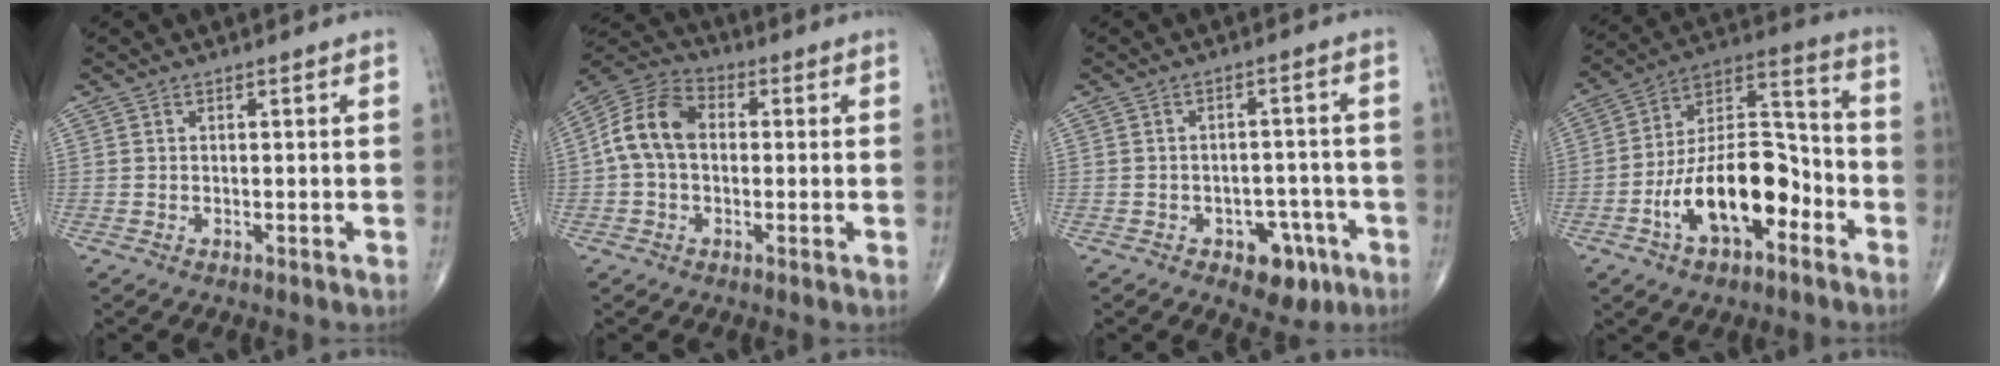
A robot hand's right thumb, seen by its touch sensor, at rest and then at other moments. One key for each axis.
{"total": 10.7, "fx": 0.4, "fy": 7.4, "fz": 7.7, "tx": -0.145, "ty": 0.033, "tz": -0.004}
{"total": 7.3, "fx": -3.7, "fy": 4.7, "fz": 4.2, "tx": -0.021, "ty": 0.029, "tz": -0.044}
{"total": 18.2, "fx": -7.1, "fy": 9.5, "fz": 13.8, "tx": -0.209, "ty": 0.063, "tz": -0.125}